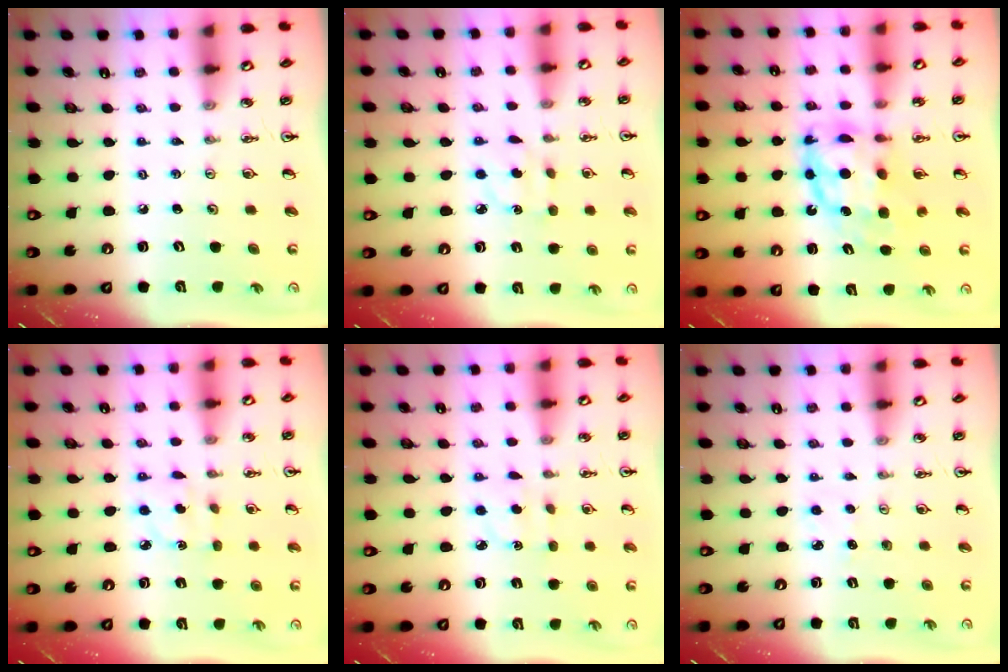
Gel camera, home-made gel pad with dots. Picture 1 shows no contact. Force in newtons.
{"total": 5.1, "press": 5.1, "slide": 0.6}
{"total": 11.2, "press": 11.2, "slide": 0.8}
{"total": 2.3, "press": 2.3, "slide": 0.2}
{"total": 2.7, "press": 2.6, "slide": 0.9}
{"total": 3.4, "press": 3.4, "slide": 0.5}